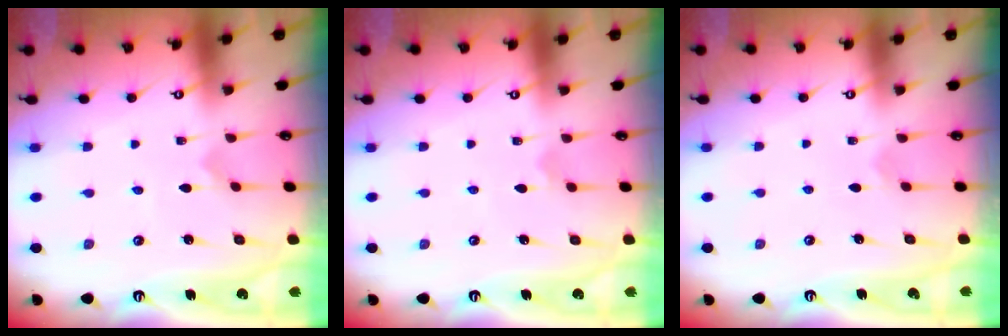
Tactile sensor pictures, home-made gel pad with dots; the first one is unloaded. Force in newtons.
{"total": 2.9, "press": 2.9, "slide": 0.1}
{"total": 2.4, "press": 2.4, "slide": 0.2}